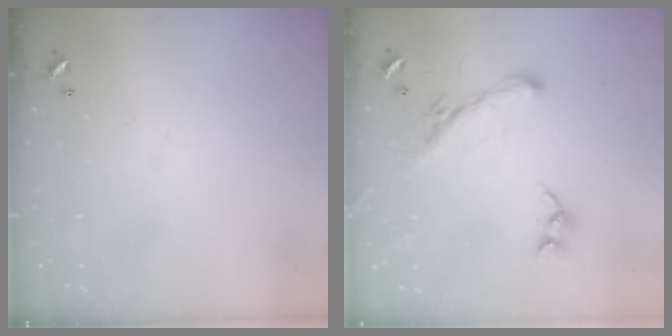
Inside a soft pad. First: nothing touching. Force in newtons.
{"total": 2.5, "press": 2.0, "slide": 1.4}